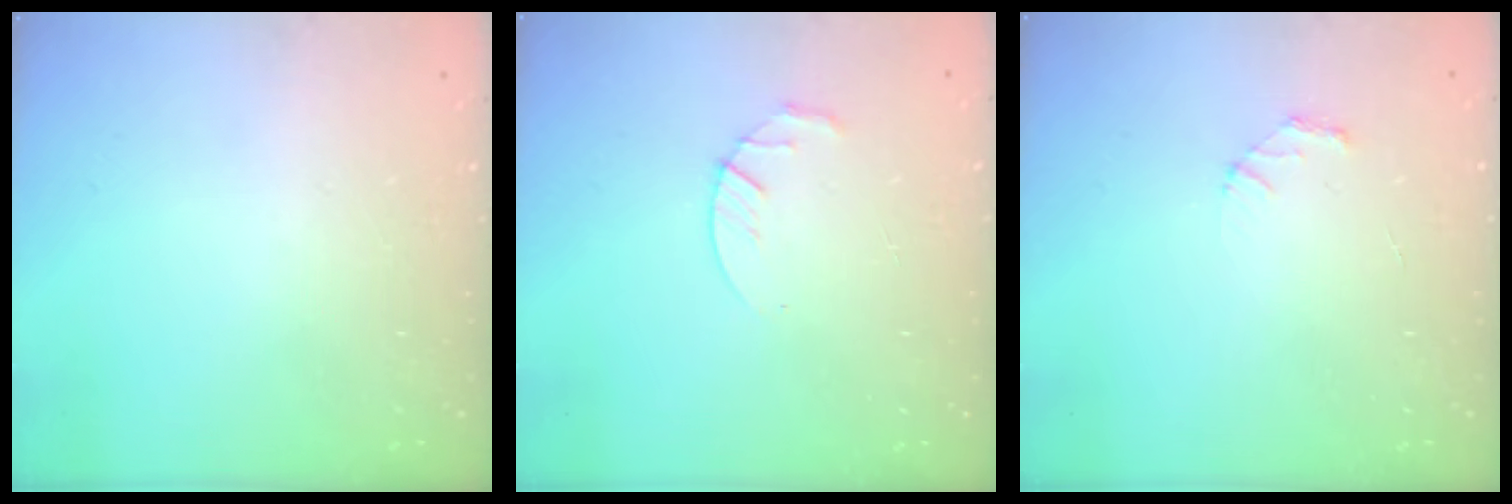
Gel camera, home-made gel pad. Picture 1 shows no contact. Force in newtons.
{"total": 3.0, "press": 2.9, "slide": 0.5}
{"total": 2.1, "press": 2.1, "slide": 0.2}